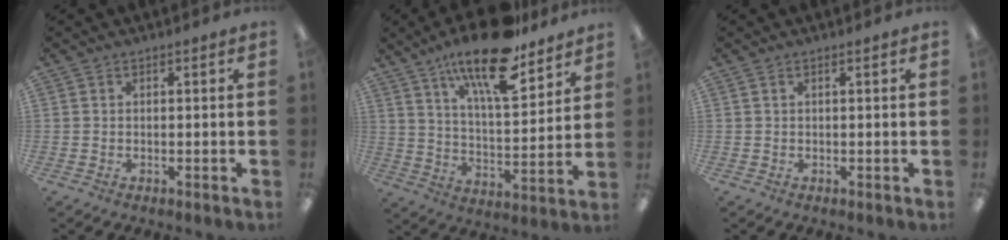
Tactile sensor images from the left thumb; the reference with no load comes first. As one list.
[{"total": 18.9, "force": [13.7, 5.7, 11.6], "torque": [-0.196, -0.078, 0.226]}, {"total": 0.6, "force": [0.2, 0.0, 0.6], "torque": [-0.010, 0.000, 0.003]}]